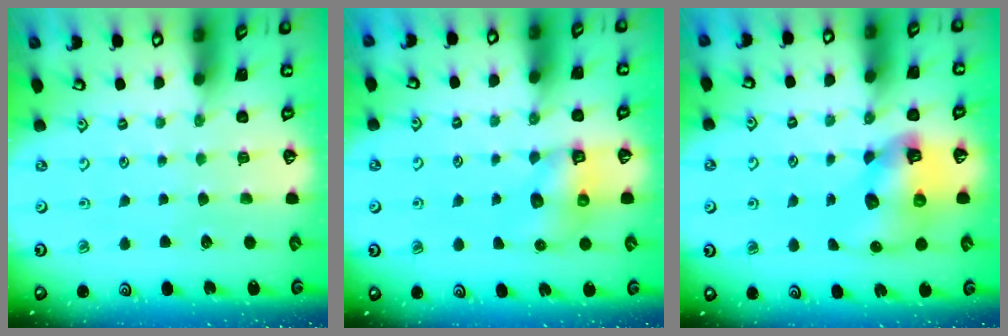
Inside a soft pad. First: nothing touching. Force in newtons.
{"total": 6.4, "press": 6.3, "slide": 0.8}
{"total": 11.5, "press": 11.3, "slide": 1.6}